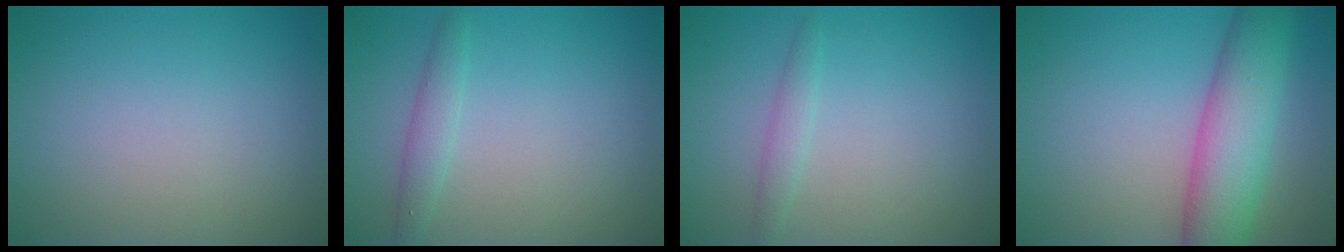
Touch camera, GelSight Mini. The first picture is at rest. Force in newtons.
{"total": 1.6, "press": 1.6, "slide": 0.0}
{"total": 1.2, "press": 1.2, "slide": 0.1}
{"total": 7.5, "press": 7.5, "slide": 0.2}